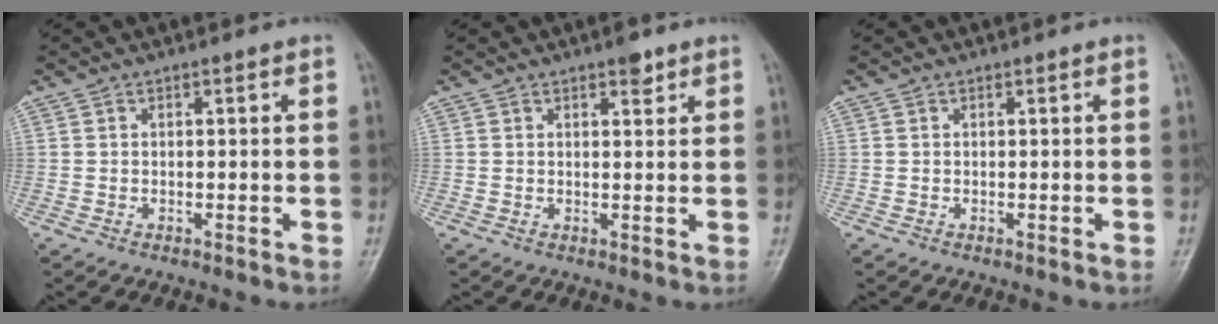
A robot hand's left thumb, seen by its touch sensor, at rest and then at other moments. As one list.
[{"total": 2.3, "force": [1.6, 0.9, 1.4], "torque": [-0.013, -0.009, 0.022]}, {"total": 0.0}]